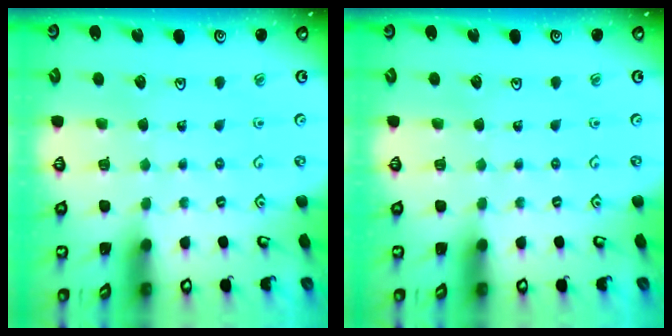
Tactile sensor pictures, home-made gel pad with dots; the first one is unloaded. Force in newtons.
{"total": 0.0}